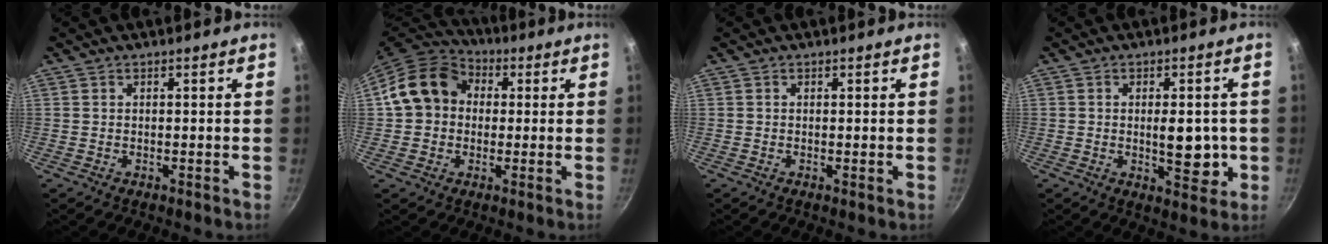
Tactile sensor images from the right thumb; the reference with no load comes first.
{"total": 13.5, "force": [1.7, 11.3, 7.2], "torque": [-0.098, 0.031, 0.012]}
{"total": 0.0}
{"total": 7.5, "force": [-0.5, 3.9, 6.4], "torque": [-0.060, -0.008, -0.003]}